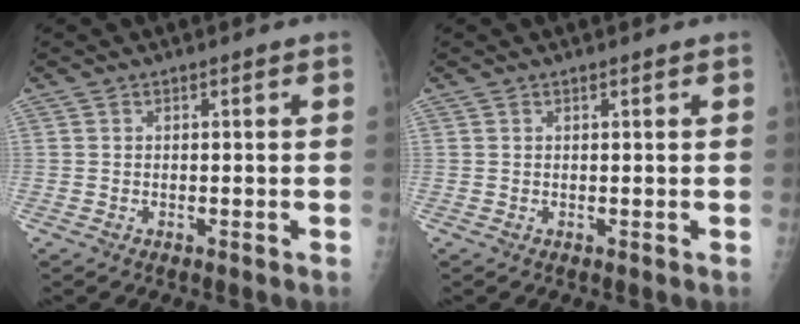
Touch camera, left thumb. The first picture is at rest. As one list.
[{"total": 0.0}]